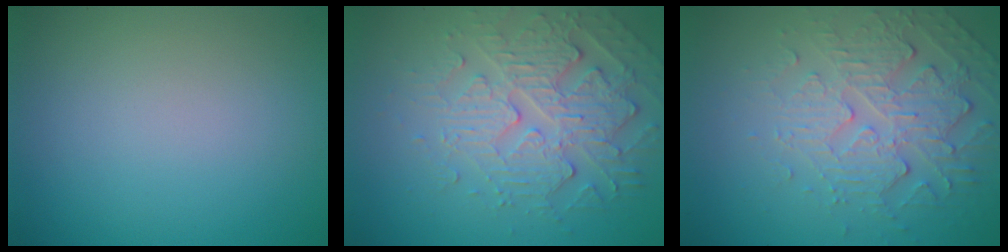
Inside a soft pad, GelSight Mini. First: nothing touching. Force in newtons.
{"total": 4.8, "press": 4.2, "slide": 2.4}
{"total": 5.0, "press": 3.6, "slide": 3.5}